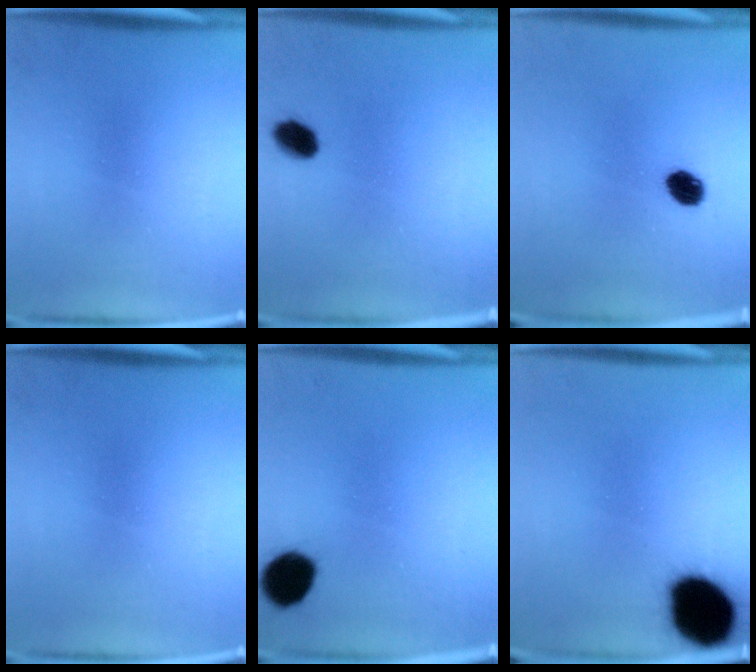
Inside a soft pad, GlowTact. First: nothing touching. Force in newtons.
{"total": 4.9}
{"total": 4.3}
{"total": 0.0}
{"total": 8.8}
{"total": 19.0}